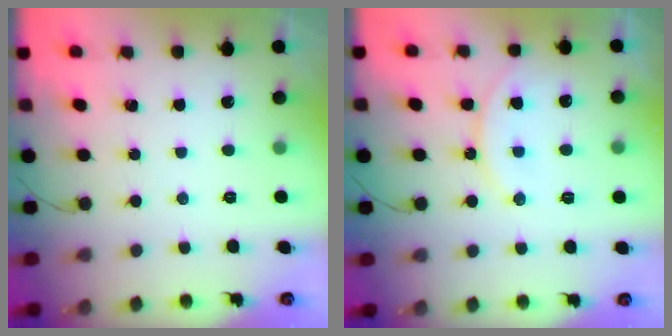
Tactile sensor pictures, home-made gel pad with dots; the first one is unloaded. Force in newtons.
{"total": 12.9, "press": 12.9, "slide": 1.0}